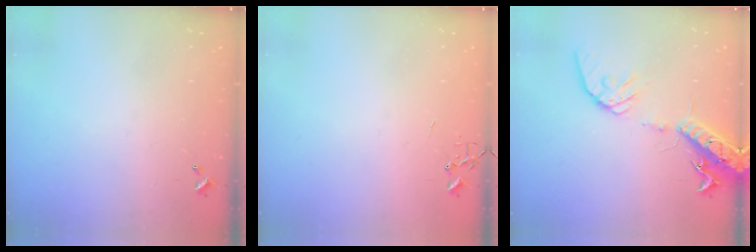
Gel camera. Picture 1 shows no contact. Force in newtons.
{"total": 0.0}
{"total": 17.5, "press": 17.1, "slide": 3.5}